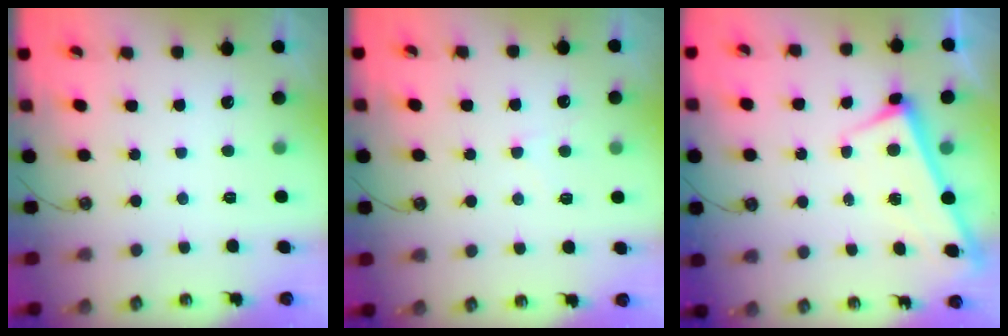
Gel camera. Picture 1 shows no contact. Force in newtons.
{"total": 5.0, "press": 5.0, "slide": 0.5}
{"total": 2.8, "press": 2.7, "slide": 0.5}